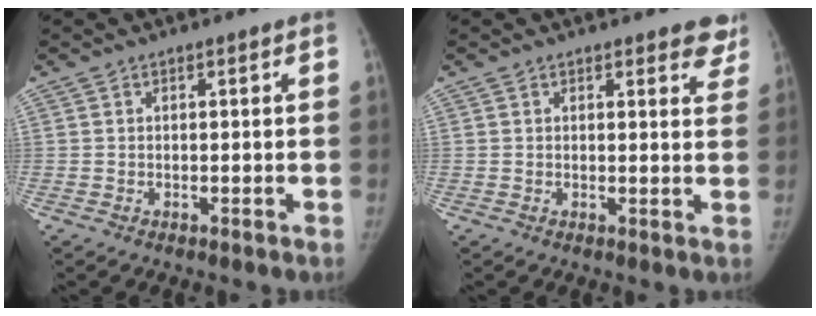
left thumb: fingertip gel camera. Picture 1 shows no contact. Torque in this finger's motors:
{"motor_torque": [0.28, -0.06, 0.44, -0.42, 0.03]}